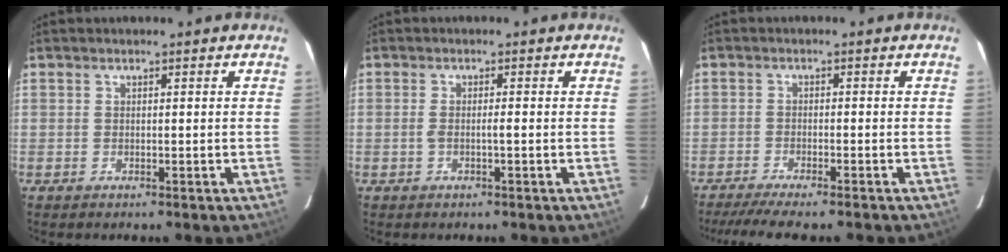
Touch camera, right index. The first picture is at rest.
{"total": 1.5, "force": [-0.4, 0.0, 1.5], "torque": [-0.027, 0.001, -0.007]}
{"total": 9.4, "force": [-8.1, 0.8, 4.6], "torque": [-0.063, -0.015, -0.125]}